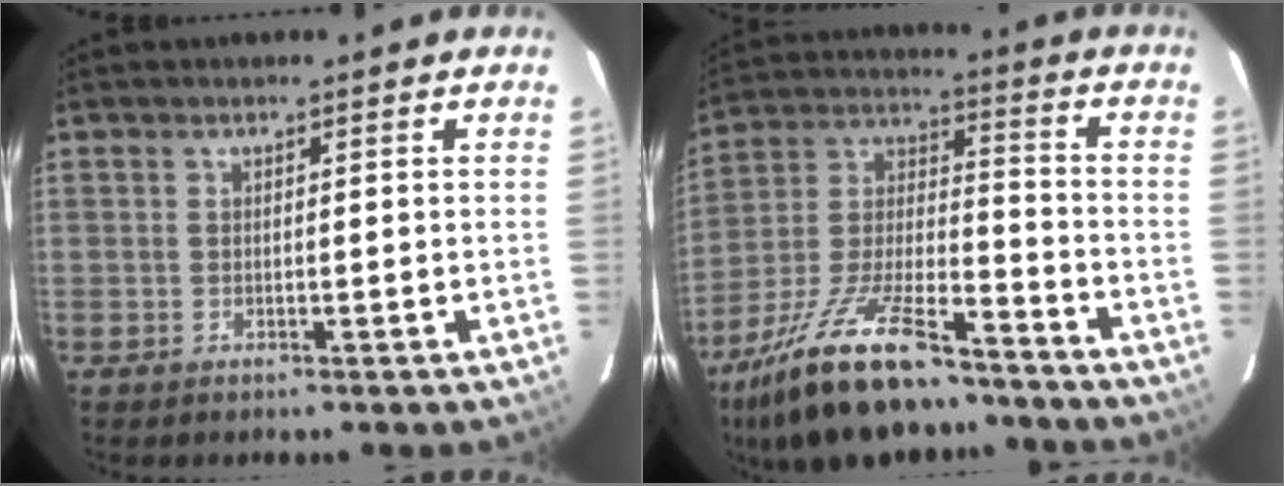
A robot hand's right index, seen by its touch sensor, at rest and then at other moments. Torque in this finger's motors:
{"motor_torque": [1.32, -0.81, 0.65, 0.18]}